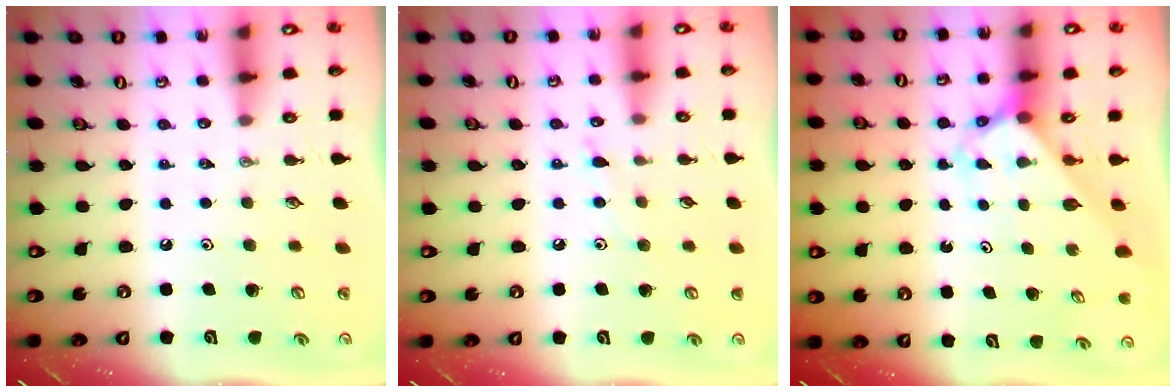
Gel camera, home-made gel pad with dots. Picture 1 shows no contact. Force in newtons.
{"total": 4.9, "press": 4.9, "slide": 0.6}
{"total": 2.6, "press": 2.6, "slide": 0.1}